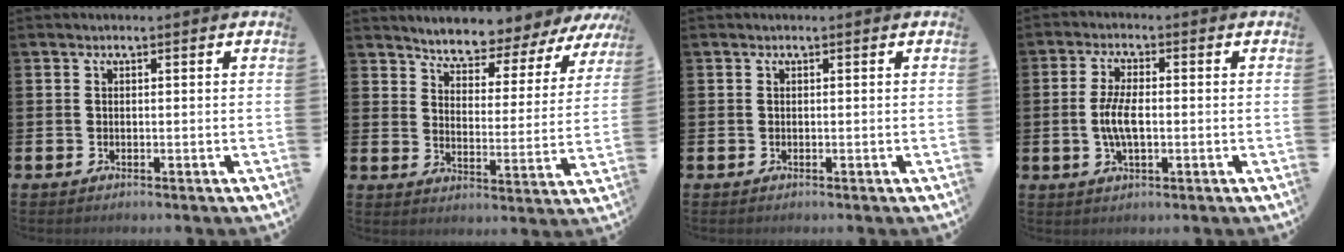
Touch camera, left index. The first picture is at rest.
{"total": 5.6, "force": [5.5, 0.6, 0.5], "torque": [-0.041, -0.050, 0.091]}
{"total": 0.0}
{"total": 5.1, "force": [-0.4, 2.1, 4.7], "torque": [-0.087, 0.002, -0.010]}